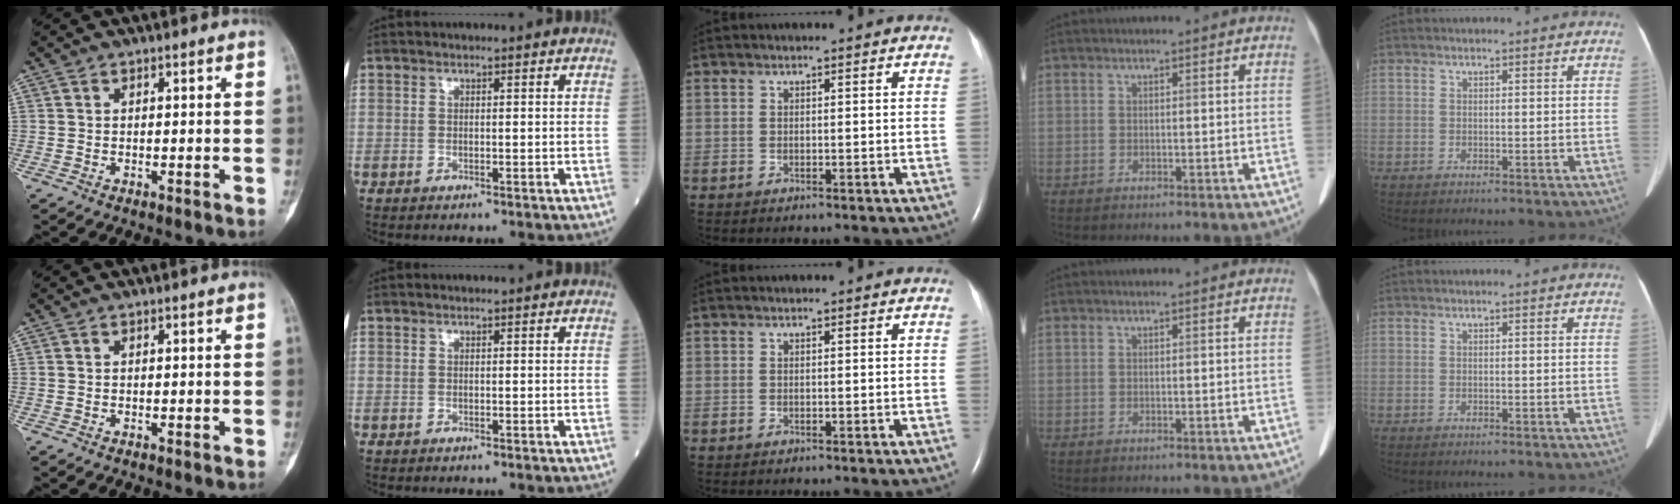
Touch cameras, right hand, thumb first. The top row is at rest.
{}